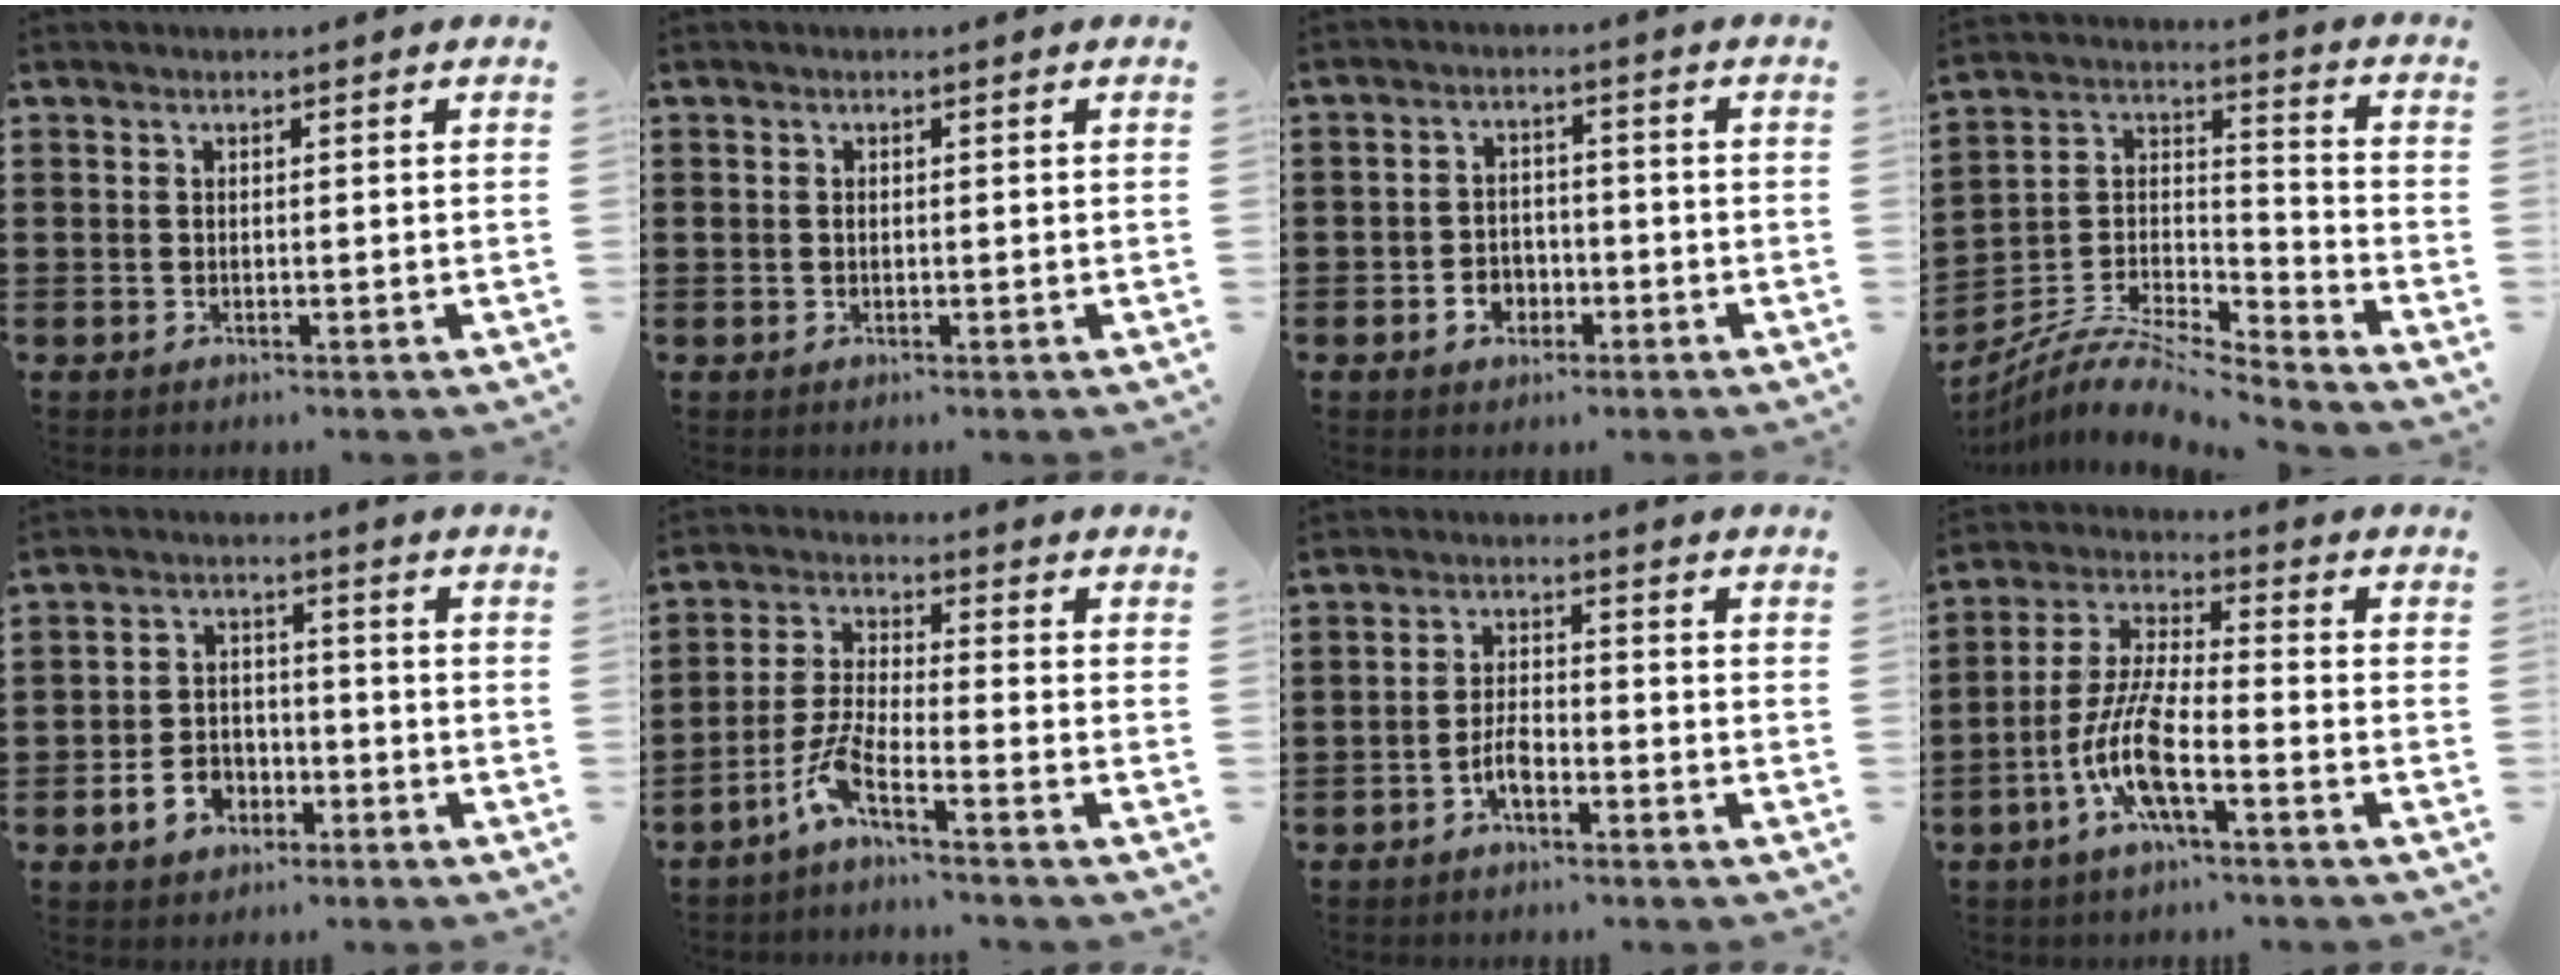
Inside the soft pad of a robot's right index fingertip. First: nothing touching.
{"total": 0.6, "force": [0.0, 0.5, 0.4], "torque": [-0.010, 0.001, 0.000]}
{"total": 3.3, "force": [-1.5, 2.7, 1.1], "torque": [-0.026, 0.006, -0.032]}
{"total": 8.1, "force": [-7.2, 2.1, 3.3], "torque": [-0.076, 0.006, -0.147]}
{"total": 5.2, "force": [-2.6, 4.0, 2.3], "torque": [-0.065, 0.006, -0.055]}
{"total": 5.9, "force": [-4.3, 0.5, 4.1], "torque": [-0.111, -0.017, -0.089]}
{"total": 3.7, "force": [-2.1, 1.6, 2.6], "torque": [-0.062, 0.003, -0.044]}
{"total": 9.5, "force": [-4.4, 2.1, 8.2], "torque": [-0.190, -0.008, -0.088]}